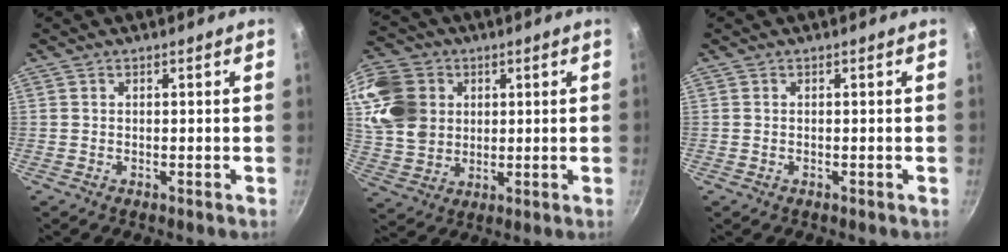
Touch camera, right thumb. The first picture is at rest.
{"total": 16.0, "force": [4.8, 13.1, 7.8], "torque": [-0.144, -0.006, 0.098]}
{"total": 0.0}